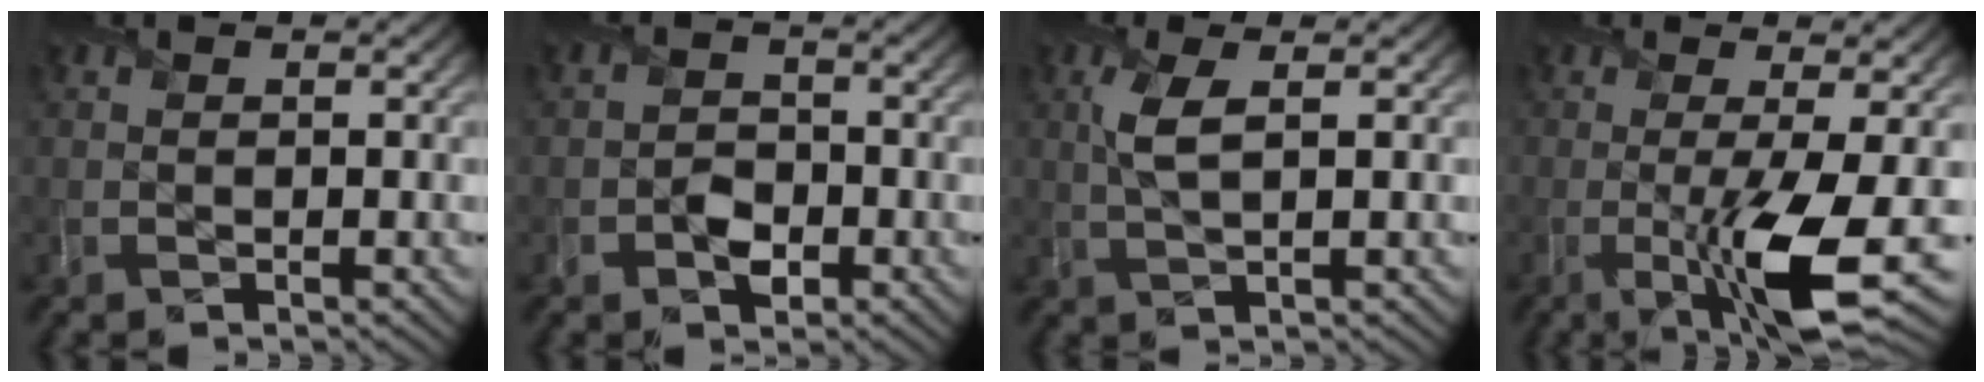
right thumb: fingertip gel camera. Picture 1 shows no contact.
{"total": 2.9, "force": [-1.4, 2.1, 1.4], "torque": [-0.021, -0.001, -0.027]}
{"total": 3.7, "force": [0.9, 1.1, 3.4], "torque": [-0.084, 0.004, 0.019]}
{"total": 8.8, "force": [-1.9, 1.7, 8.4], "torque": [-0.136, -0.010, -0.031]}